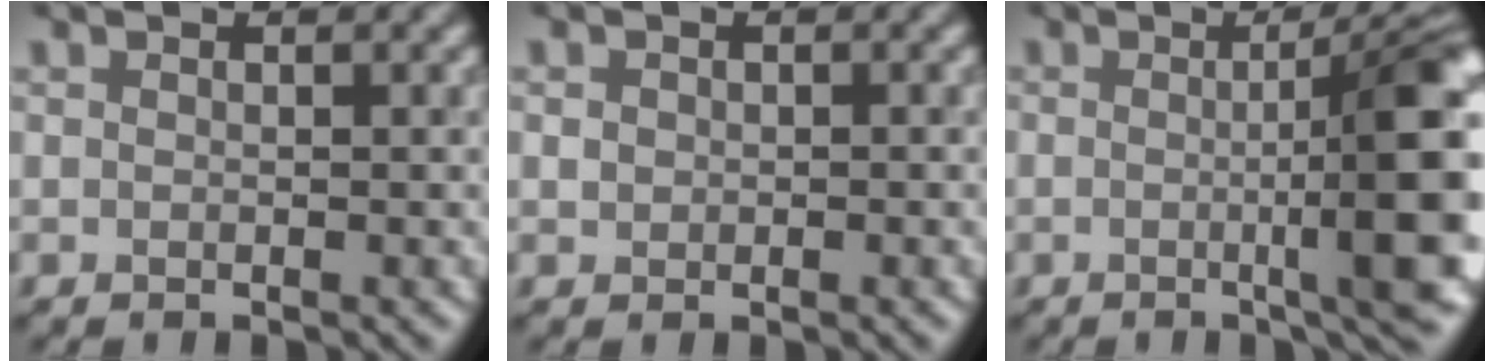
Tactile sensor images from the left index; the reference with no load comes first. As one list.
[{"total": 0.7, "force": [-0.1, 0.7, 0.2], "torque": [-0.001, -0.001, -0.003]}, {"total": 11.1, "force": [-0.7, 2.8, 10.7], "torque": [-0.104, 0.005, -0.006]}]